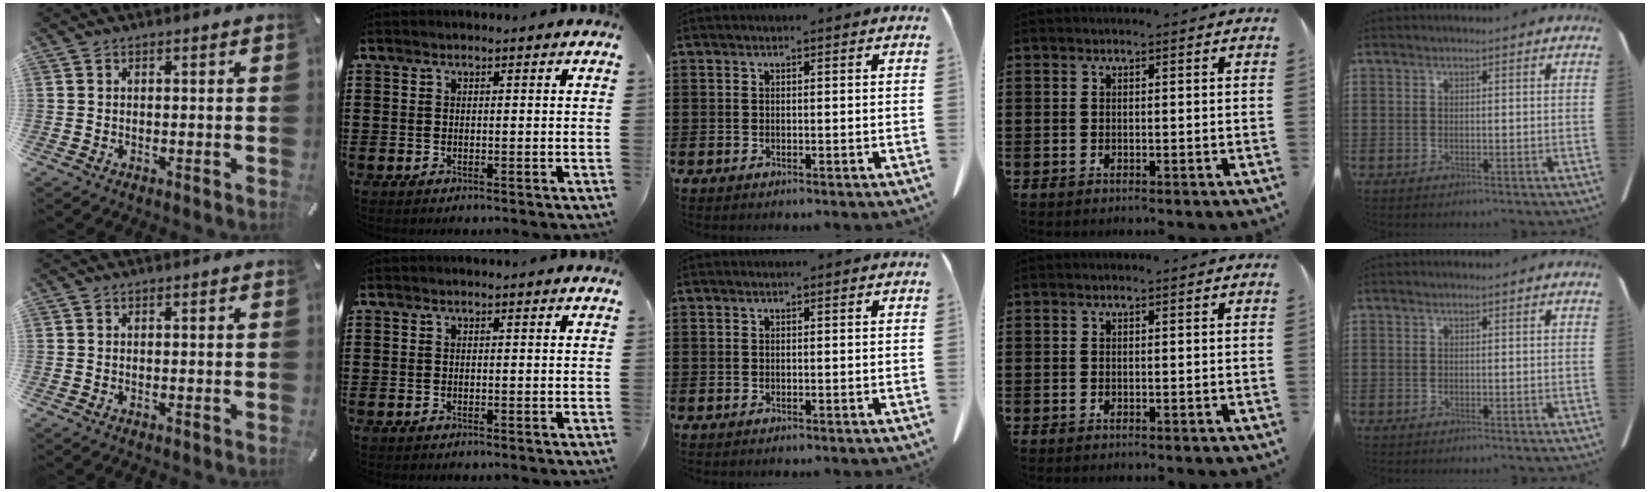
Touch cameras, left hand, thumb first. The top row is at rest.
{}